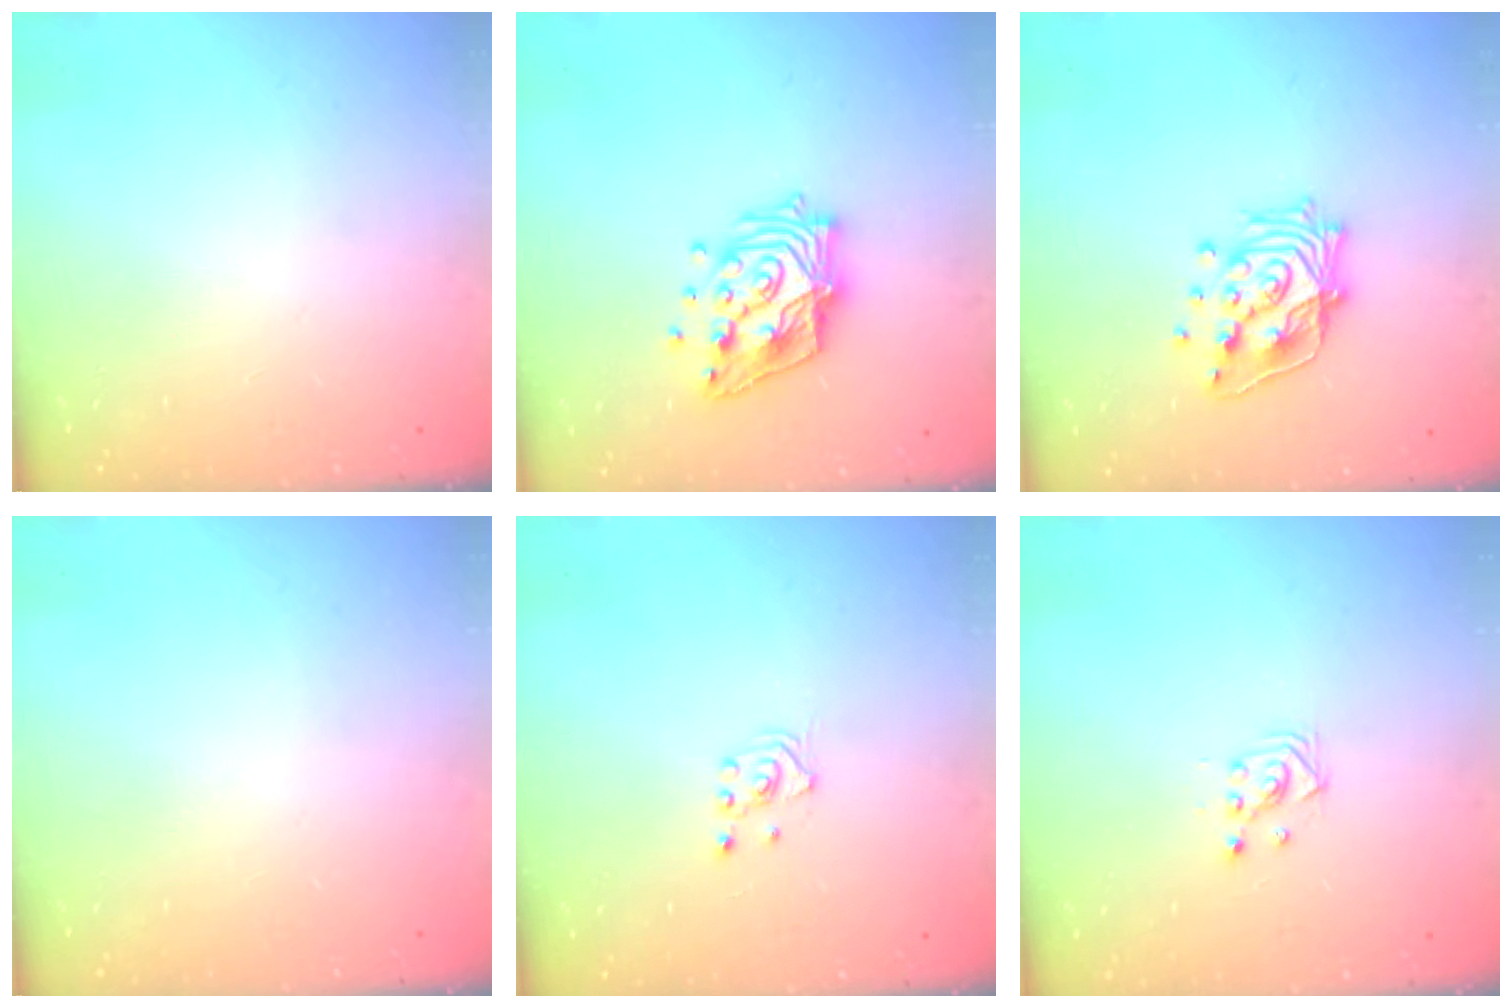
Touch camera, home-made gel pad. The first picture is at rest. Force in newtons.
{"total": 15.5, "press": 15.5, "slide": 1.2}
{"total": 15.9, "press": 15.9, "slide": 1.3}
{"total": 0.0}
{"total": 2.0, "press": 2.0, "slide": 0.3}
{"total": 2.9, "press": 2.9, "slide": 0.3}